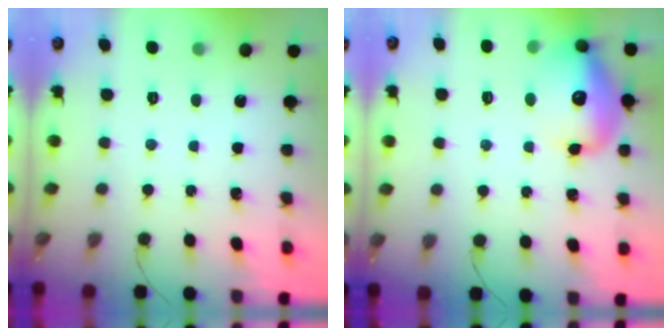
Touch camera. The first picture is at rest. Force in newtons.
{"total": 15.4, "press": 15.3, "slide": 1.7}